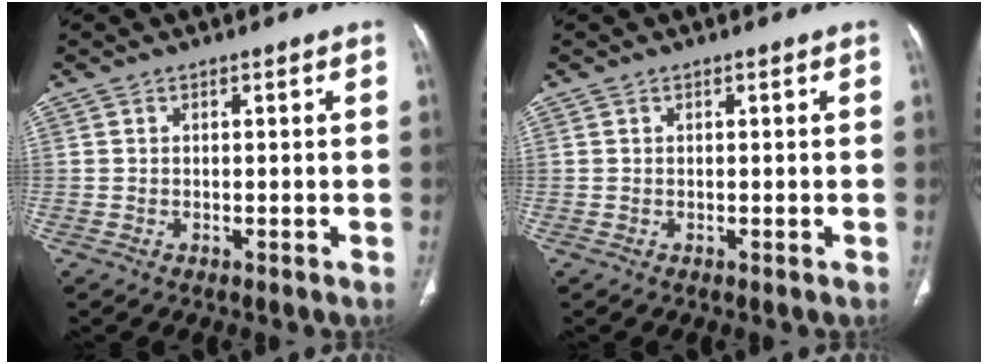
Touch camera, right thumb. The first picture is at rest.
{"total": 0.0}